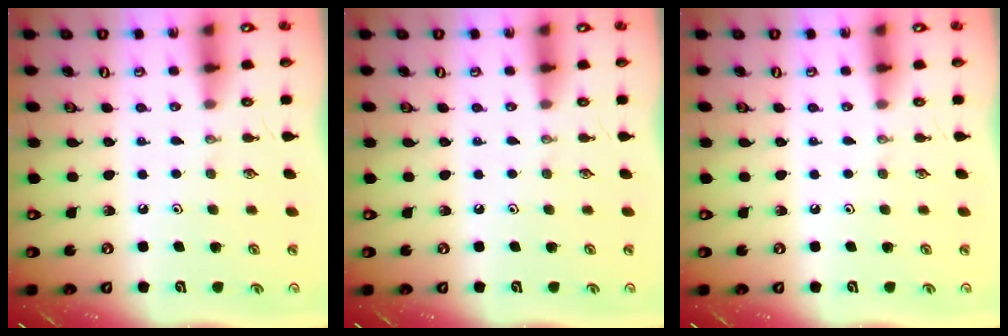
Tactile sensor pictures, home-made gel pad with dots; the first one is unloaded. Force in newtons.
{"total": 0.0}
{"total": 0.0}